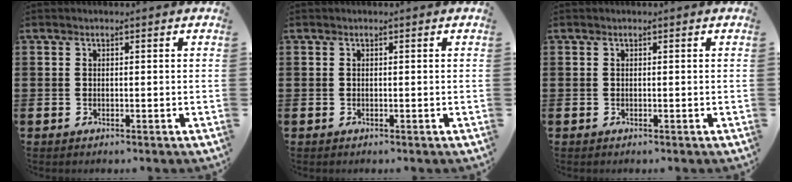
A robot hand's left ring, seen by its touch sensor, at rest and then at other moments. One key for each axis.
{"total": 0.0}
{"total": 0.0}